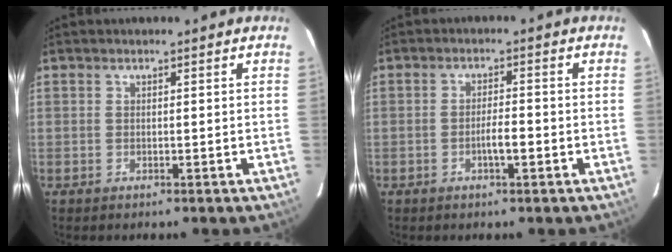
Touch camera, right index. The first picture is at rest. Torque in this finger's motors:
{"motor_torque": [0.33, -0.28, 0.07, 0.05]}